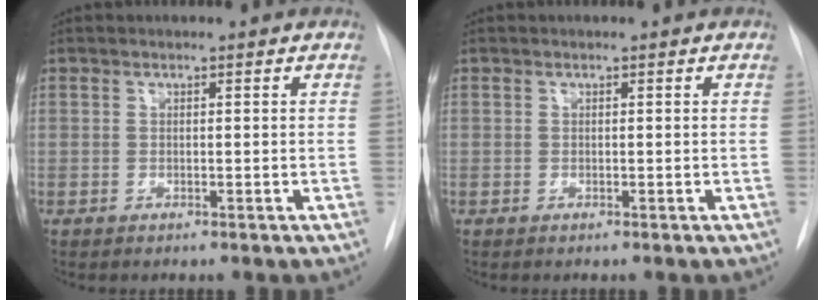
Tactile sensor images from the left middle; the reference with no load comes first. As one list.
[{"total": 0.0}]